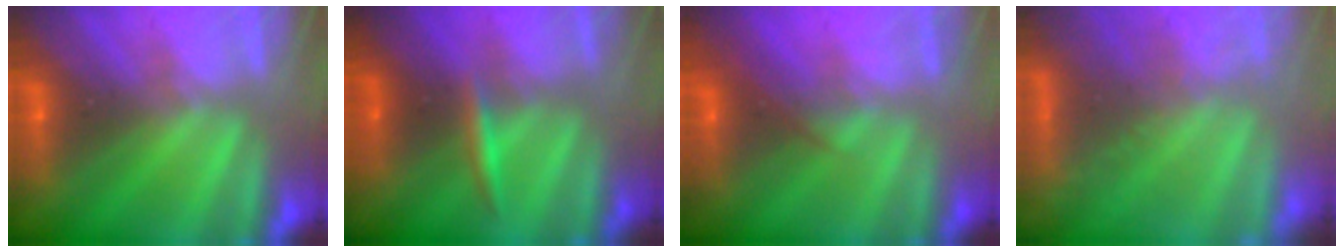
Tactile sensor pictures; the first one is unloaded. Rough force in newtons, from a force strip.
{"total": 2.4}
{"total": 2.1}
{"total": 7.8}